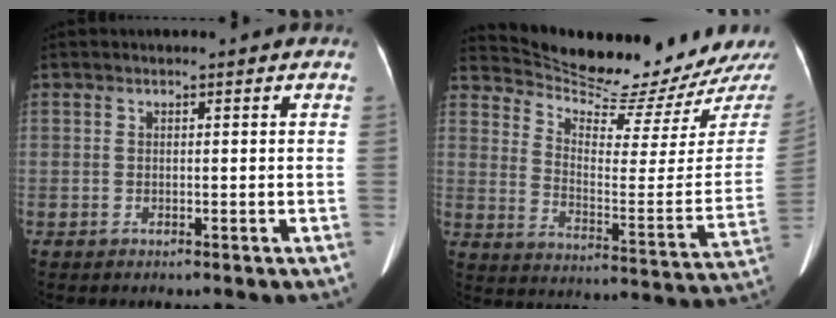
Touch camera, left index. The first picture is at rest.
{"total": 19.5, "force": [18.6, -0.1, 6.0], "torque": [-0.106, -0.085, 0.265]}